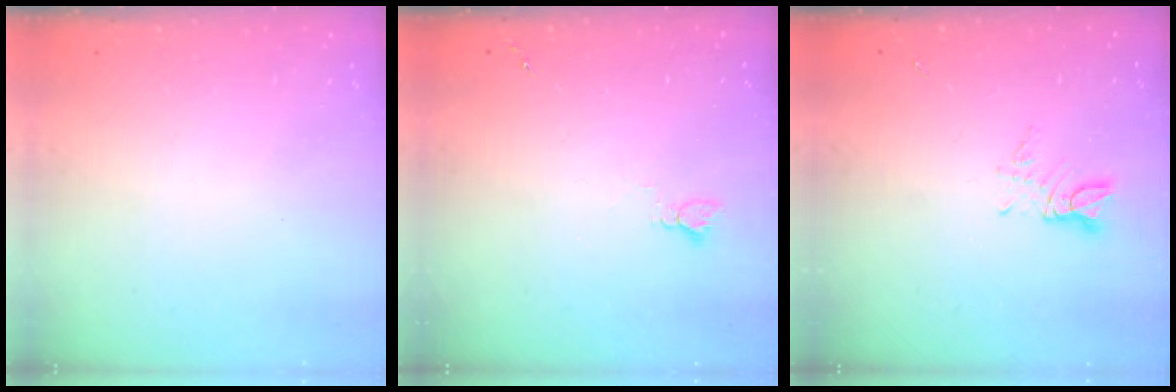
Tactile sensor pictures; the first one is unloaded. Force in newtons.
{"total": 2.6, "press": 2.6, "slide": 0.4}
{"total": 2.8, "press": 2.8, "slide": 0.3}